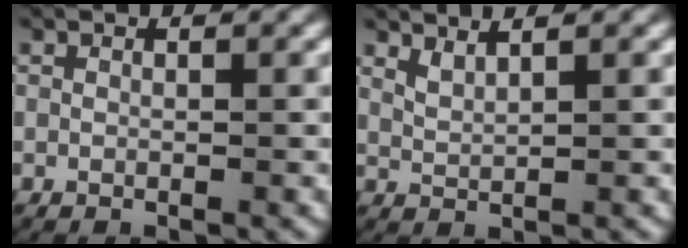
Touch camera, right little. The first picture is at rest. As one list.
[{"total": 1.8, "force": [1.5, 0.5, 1.0], "torque": [-0.024, -0.003, 0.032]}]